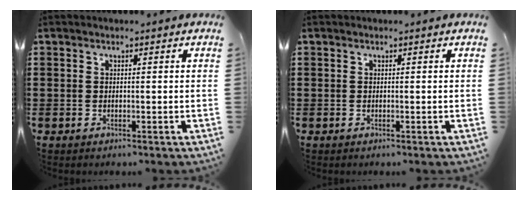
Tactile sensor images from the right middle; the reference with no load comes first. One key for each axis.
{"total": 0.0}